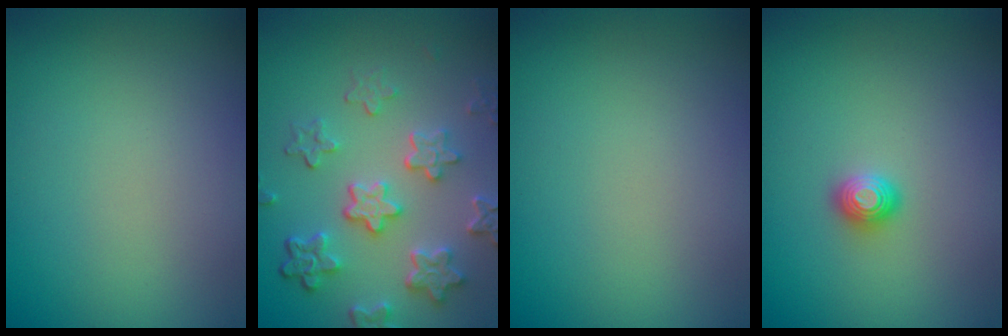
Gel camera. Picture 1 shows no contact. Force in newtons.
{"total": 5.7, "press": 4.3, "slide": 3.7}
{"total": 0.0}
{"total": 1.2, "press": 1.1, "slide": 0.2}